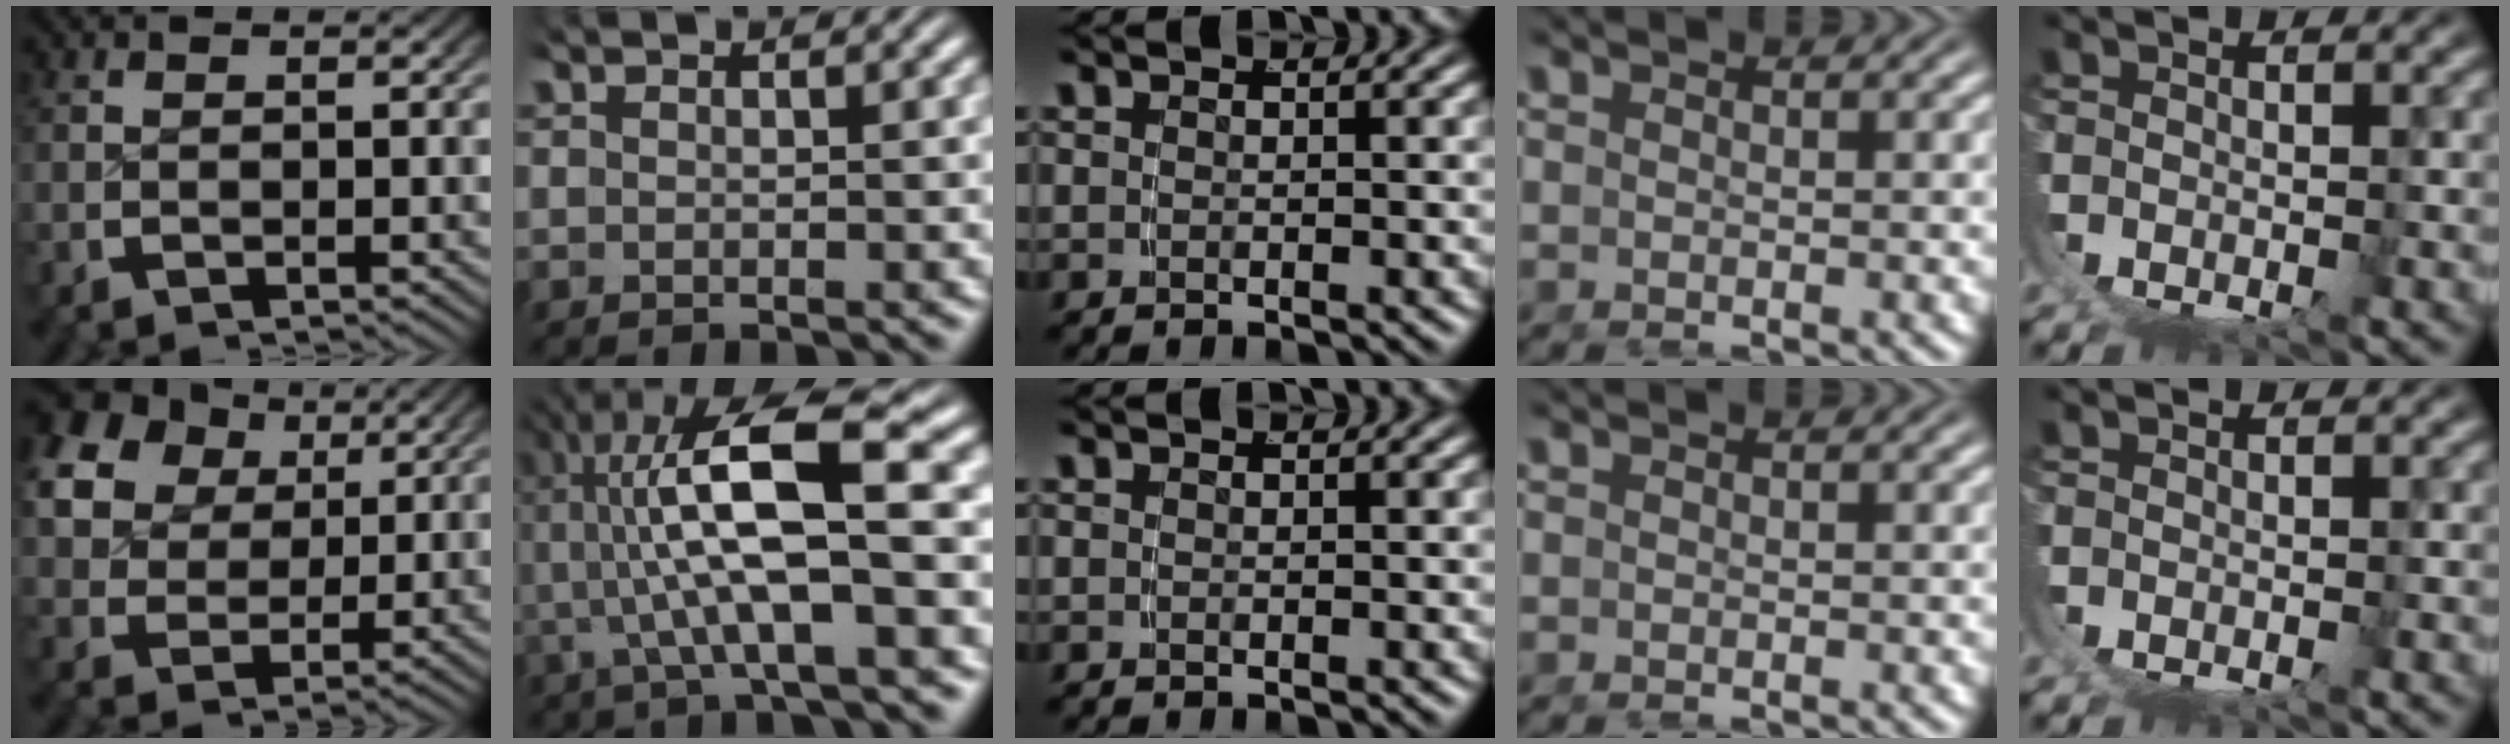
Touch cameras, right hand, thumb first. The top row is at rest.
{"thumb": {"total": 12.1, "force": [4.6, 9.5, 5.9], "torque": [-0.136, 0.001, 0.071]}, "index": {"total": 9.7, "force": [2.0, 3.4, 8.8], "torque": [-0.161, 0.005, 0.031]}}